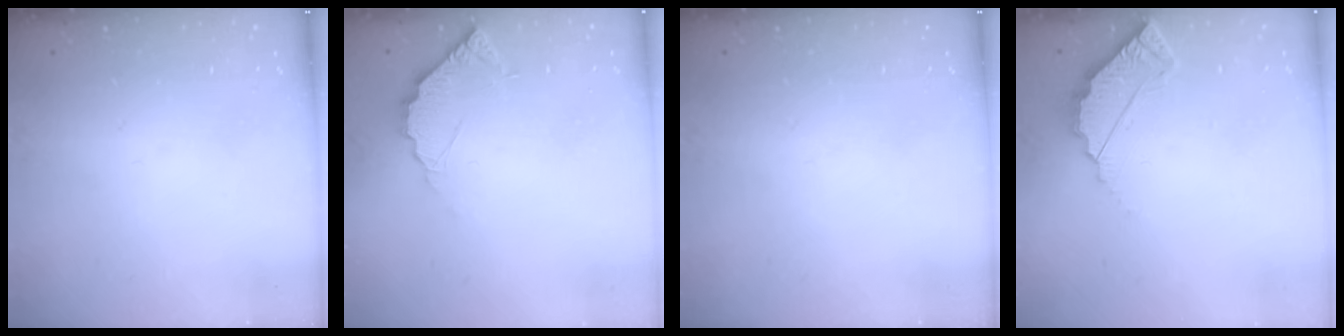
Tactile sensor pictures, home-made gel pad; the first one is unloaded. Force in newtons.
{"total": 4.5, "press": 4.4, "slide": 0.3}
{"total": 0.0}
{"total": 3.9, "press": 3.9, "slide": 0.3}